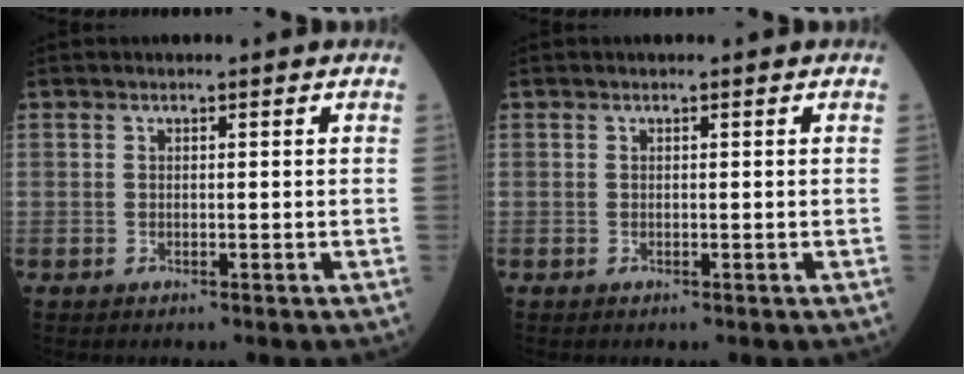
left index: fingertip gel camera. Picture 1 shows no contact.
{"total": 0.0}